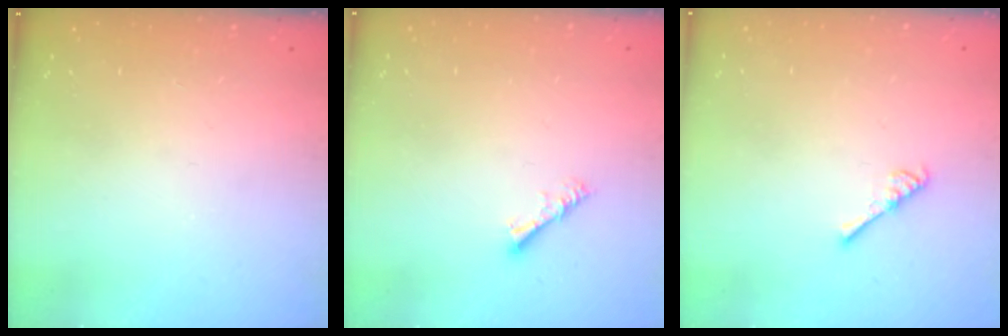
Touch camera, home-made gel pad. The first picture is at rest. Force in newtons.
{"total": 3.6, "press": 3.5, "slide": 0.7}
{"total": 2.6, "press": 2.6, "slide": 0.5}